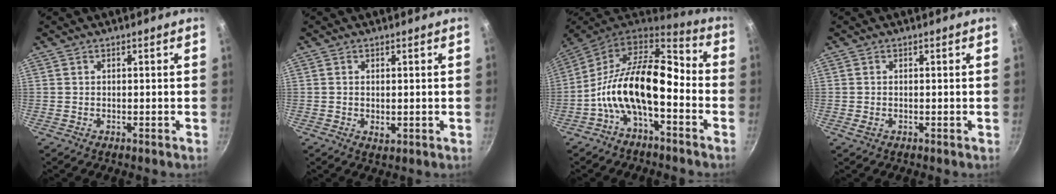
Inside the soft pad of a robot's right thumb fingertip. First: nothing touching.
{"total": 1.9, "force": [0.0, 1.1, 1.6], "torque": [-0.026, -0.004, 0.001]}
{"total": 17.1, "force": [-4.1, 8.7, 14.1], "torque": [-0.245, 0.057, -0.095]}
{"total": 0.9, "force": [-0.1, 0.5, 0.7], "torque": [-0.014, 0.000, -0.002]}